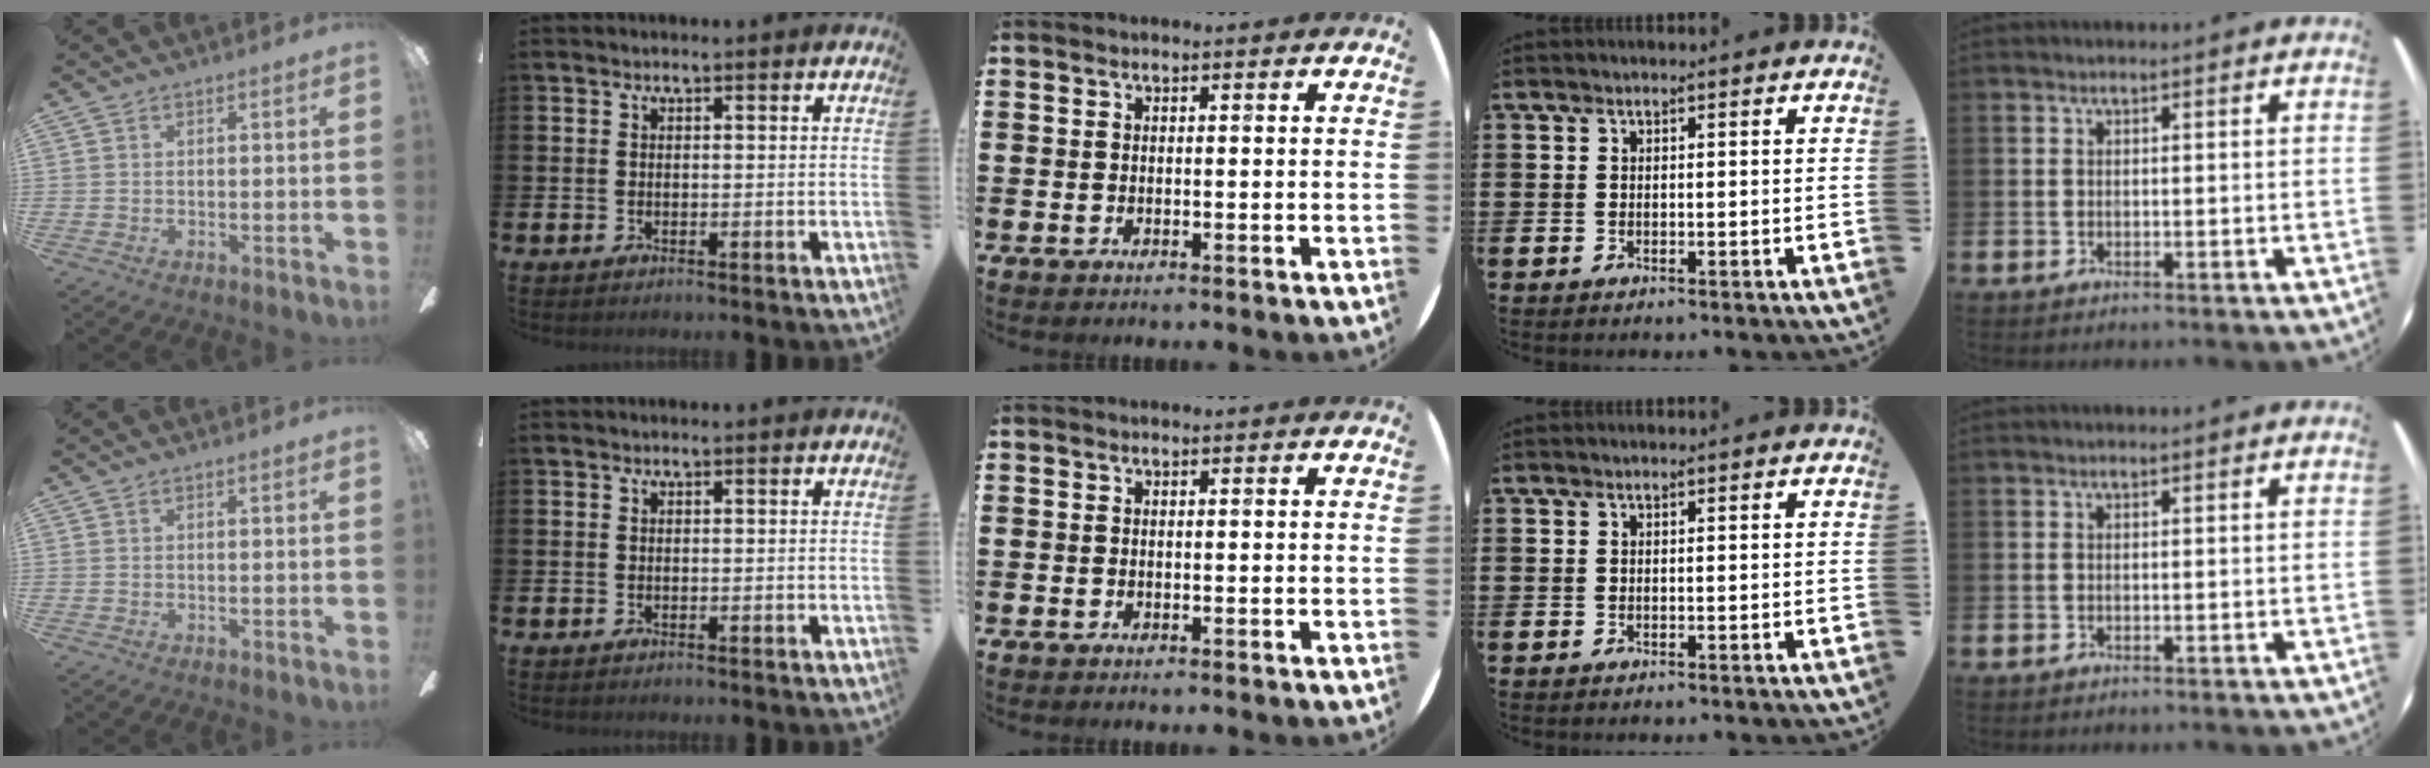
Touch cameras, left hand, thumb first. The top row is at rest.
{}